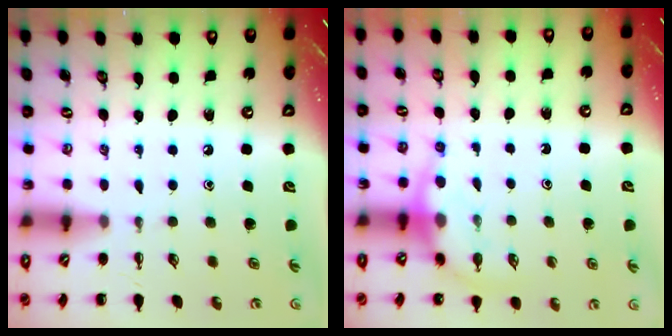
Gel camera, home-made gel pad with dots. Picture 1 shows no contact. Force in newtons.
{"total": 7.2, "press": 7.2, "slide": 0.7}